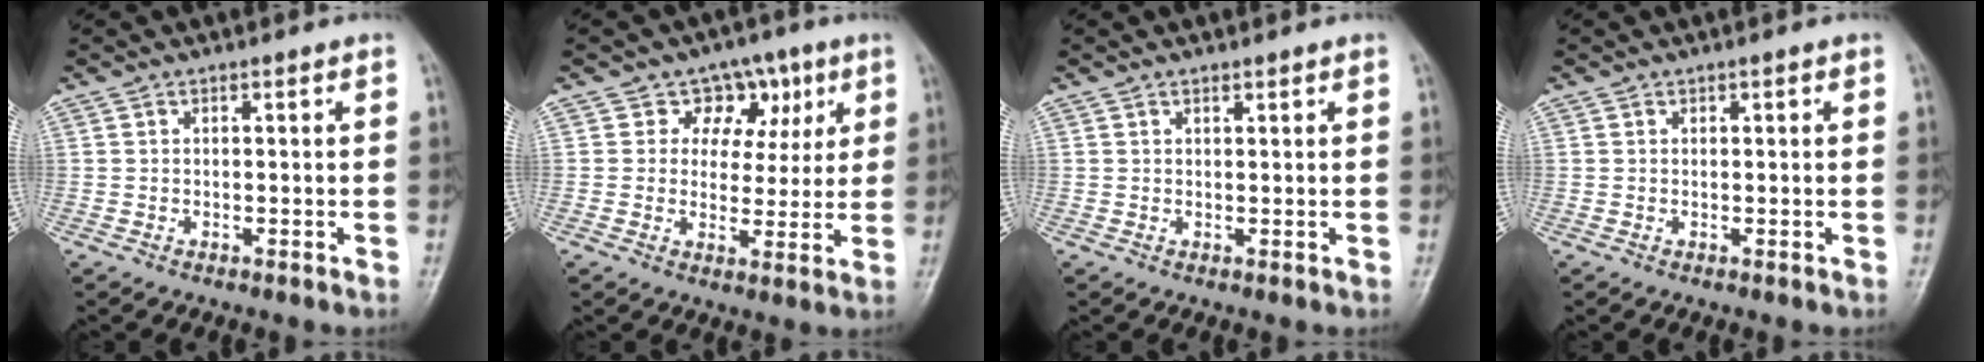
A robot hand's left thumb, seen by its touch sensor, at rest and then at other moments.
{"total": 8.3, "force": [3.9, 6.8, 2.8], "torque": [0.010, -0.006, 0.053]}
{"total": 0.9, "force": [0.7, 0.4, 0.3], "torque": [-0.004, -0.005, 0.011]}
{"total": 0.5, "force": [0.3, 0.4, 0.3], "torque": [0.002, -0.001, 0.003]}